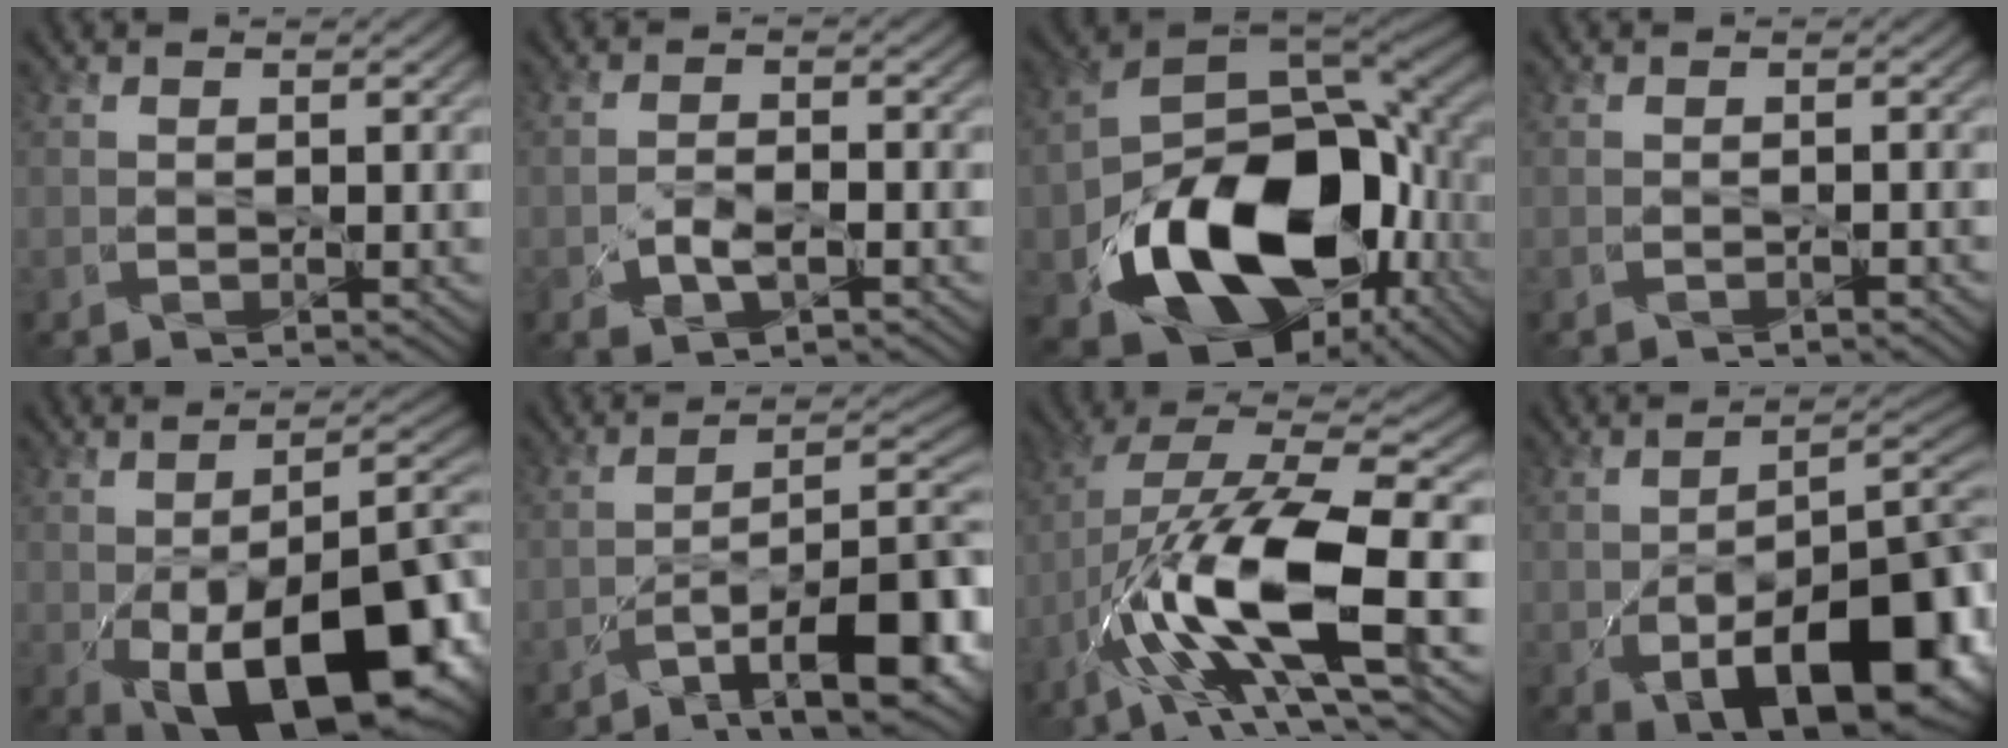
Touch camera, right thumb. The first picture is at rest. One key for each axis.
{"total": 3.0, "fx": -1.4, "fy": 1.3, "fz": 2.2, "tx": -0.050, "ty": -0.003, "tz": -0.026}
{"total": 18.9, "fx": -6.4, "fy": 12.4, "fz": 12.7, "tx": -0.245, "ty": -0.043, "tz": -0.098}
{"total": 0.6, "fx": -0.6, "fy": 0.0, "fz": 0.2, "tx": -0.004, "ty": 0.001, "tz": -0.009}
{"total": 19.0, "fx": -7.0, "fy": 9.3, "fz": 15.0, "tx": -0.205, "ty": -0.033, "tz": -0.096}
{"total": 14.6, "fx": -8.8, "fy": 4.5, "fz": 10.8, "tx": -0.151, "ty": -0.001, "tz": -0.143}
{"total": 16.3, "fx": -4.9, "fy": 5.7, "fz": 14.4, "tx": -0.291, "ty": 0.002, "tz": -0.085}
{"total": 15.5, "fx": -5.9, "fy": 8.1, "fz": 11.9, "tx": -0.171, "ty": -0.047, "tz": -0.075}